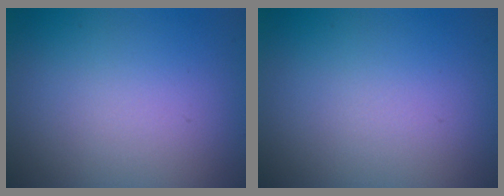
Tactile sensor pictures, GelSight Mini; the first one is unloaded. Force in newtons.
{"total": 0.0}